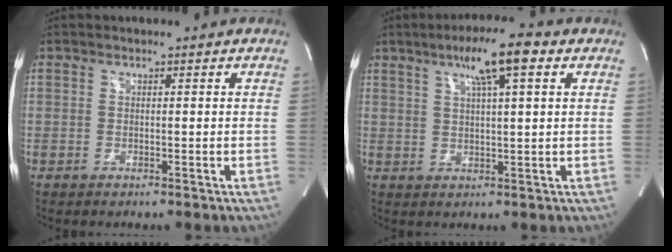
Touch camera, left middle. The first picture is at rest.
{"total": 8.5, "force": [4.2, 0.5, 7.3], "torque": [-0.124, 0.015, 0.066]}